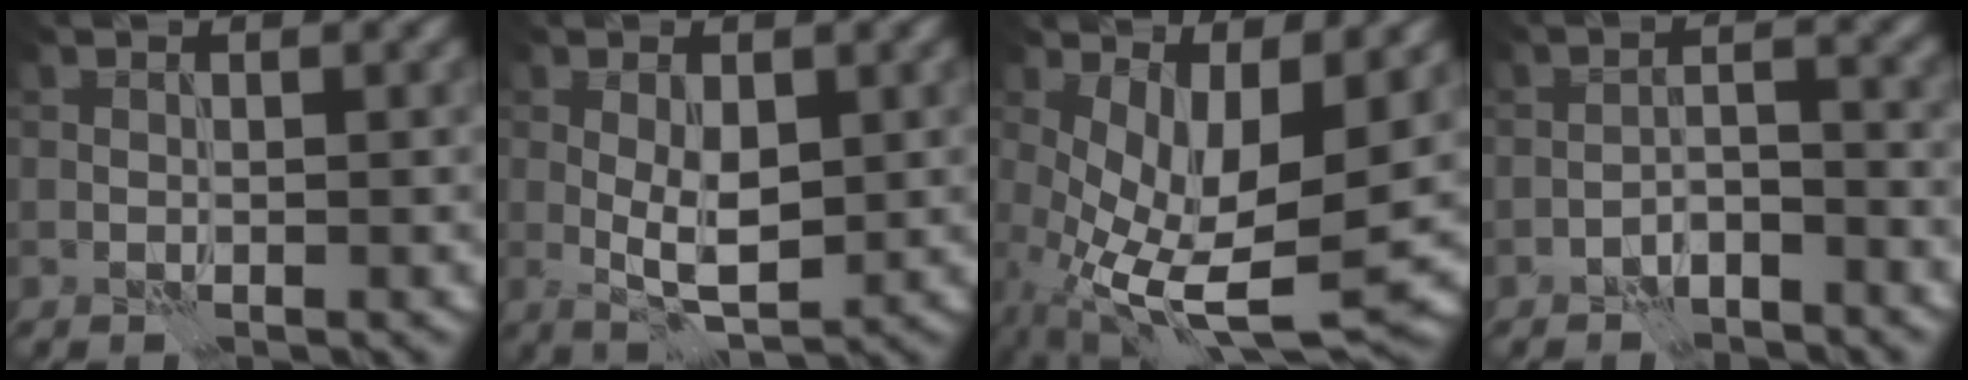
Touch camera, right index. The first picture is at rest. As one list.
[{"total": 3.9, "force": [-0.2, 1.7, 3.5], "torque": [-0.064, -0.004, 0.001]}, {"total": 9.5, "force": [-0.5, 3.6, 8.8], "torque": [-0.177, -0.021, 0.000]}, {"total": 2.7, "force": [-2.2, 0.6, 1.3], "torque": [-0.019, 0.011, -0.046]}]